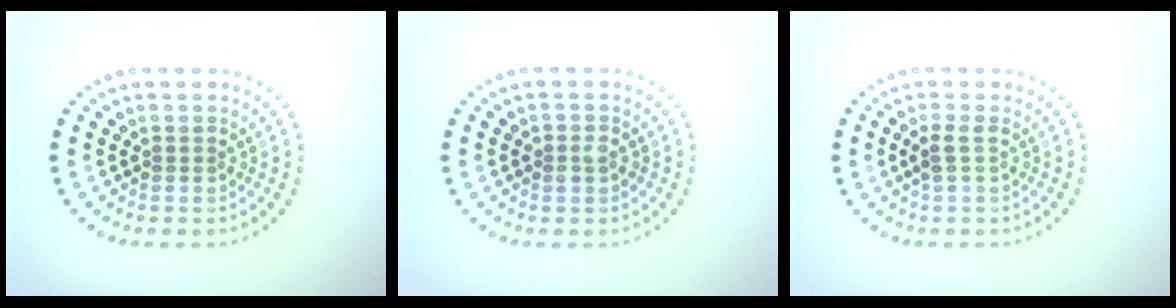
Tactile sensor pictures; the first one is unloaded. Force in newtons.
{"total": 1.2, "press": 1.1, "slide": 0.3}
{"total": 1.2, "press": 1.0, "slide": 0.7}